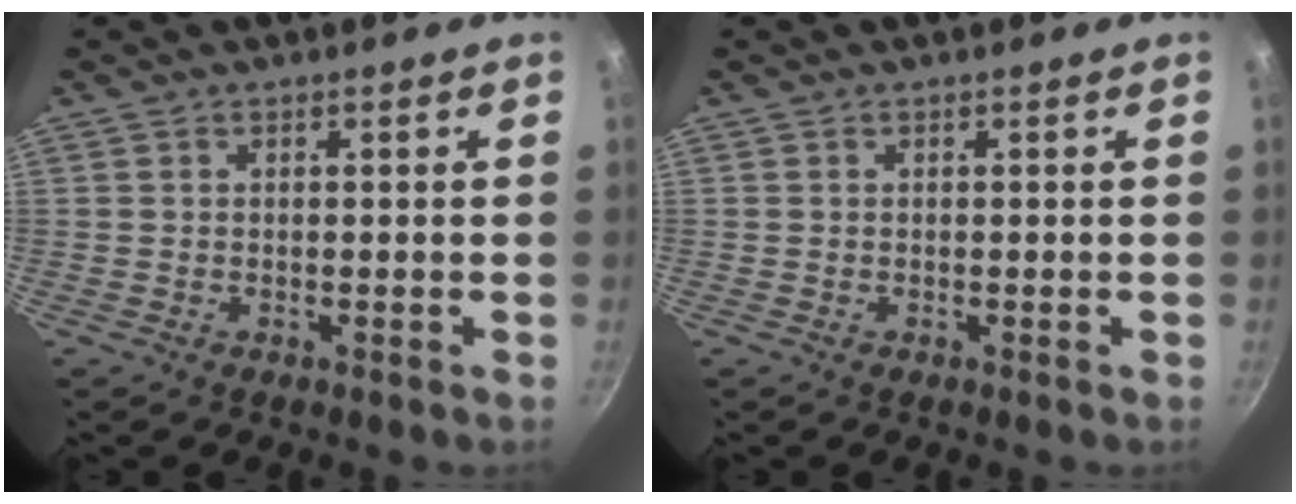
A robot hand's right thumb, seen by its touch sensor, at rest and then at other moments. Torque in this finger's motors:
{"motor_torque": [0.00, 0.00, 0.05, 0.02, 0.01]}